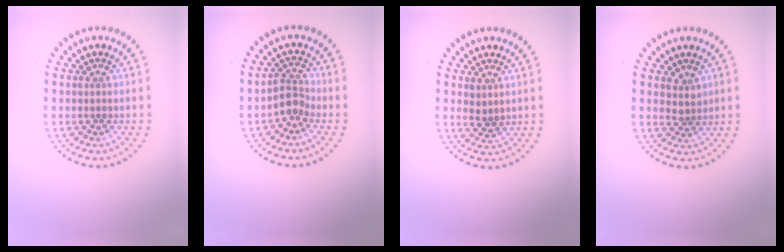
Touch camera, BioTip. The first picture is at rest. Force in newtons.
{"total": 2.3, "press": 1.9, "slide": 1.4}
{"total": 1.3, "press": 1.1, "slide": 0.6}
{"total": 1.6, "press": 1.4, "slide": 0.9}